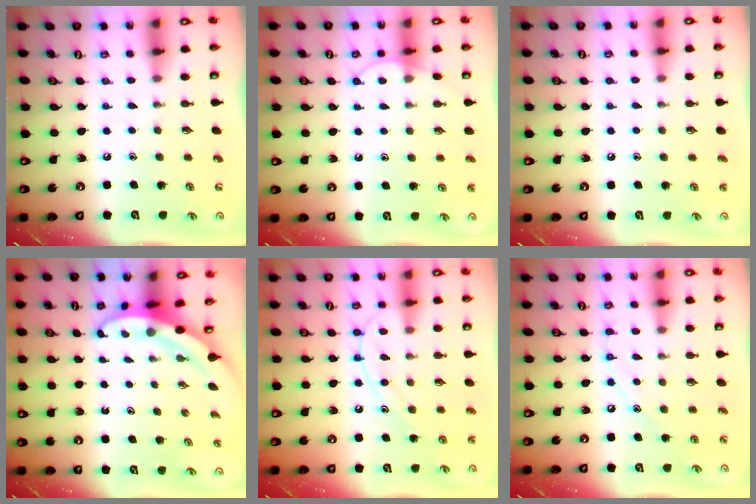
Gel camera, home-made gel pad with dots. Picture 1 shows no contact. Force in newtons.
{"total": 5.8, "press": 5.8, "slide": 0.4}
{"total": 2.7, "press": 2.6, "slide": 0.7}
{"total": 3.8, "press": 3.7, "slide": 0.5}
{"total": 11.9, "press": 11.8, "slide": 1.1}
{"total": 6.8, "press": 6.8, "slide": 0.6}